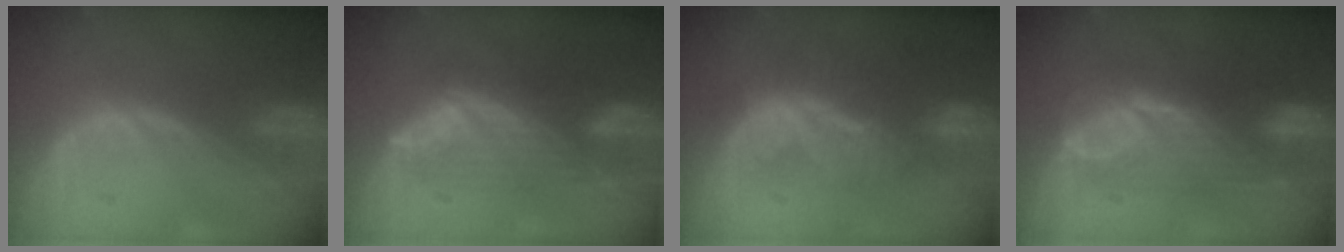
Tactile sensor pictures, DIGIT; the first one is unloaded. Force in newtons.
{"total": 7.0, "press": 6.8, "slide": 1.7}
{"total": 8.0, "press": 7.8, "slide": 2.1}
{"total": 7.8, "press": 7.6, "slide": 1.8}